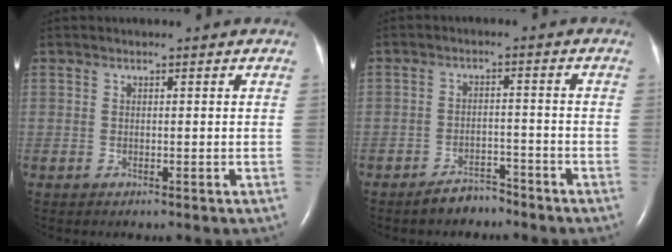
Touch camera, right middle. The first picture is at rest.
{"total": 3.6, "force": [-3.3, 1.3, 0.9], "torque": [-0.021, 0.001, -0.054]}